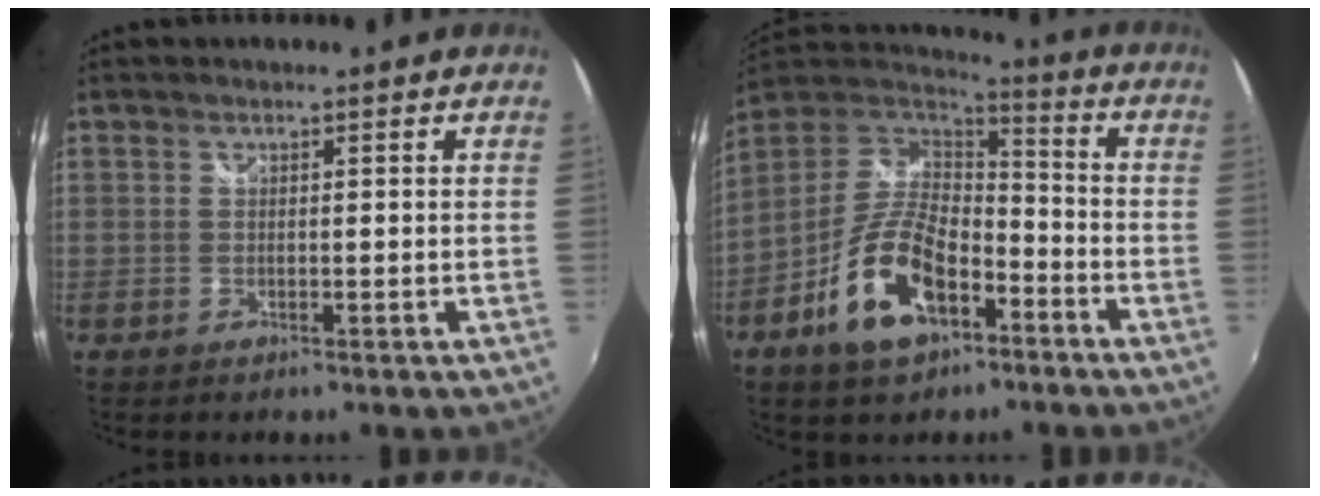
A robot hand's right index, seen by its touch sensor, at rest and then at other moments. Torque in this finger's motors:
{"motor_torque": [0.69, -0.54, 1.05, 0.21]}